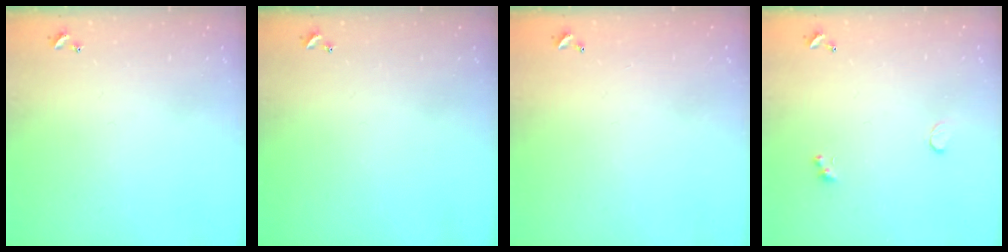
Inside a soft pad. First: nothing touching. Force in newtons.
{"total": 0.0}
{"total": 3.0, "press": 3.0, "slide": 0.1}
{"total": 0.6, "press": 0.4, "slide": 0.4}